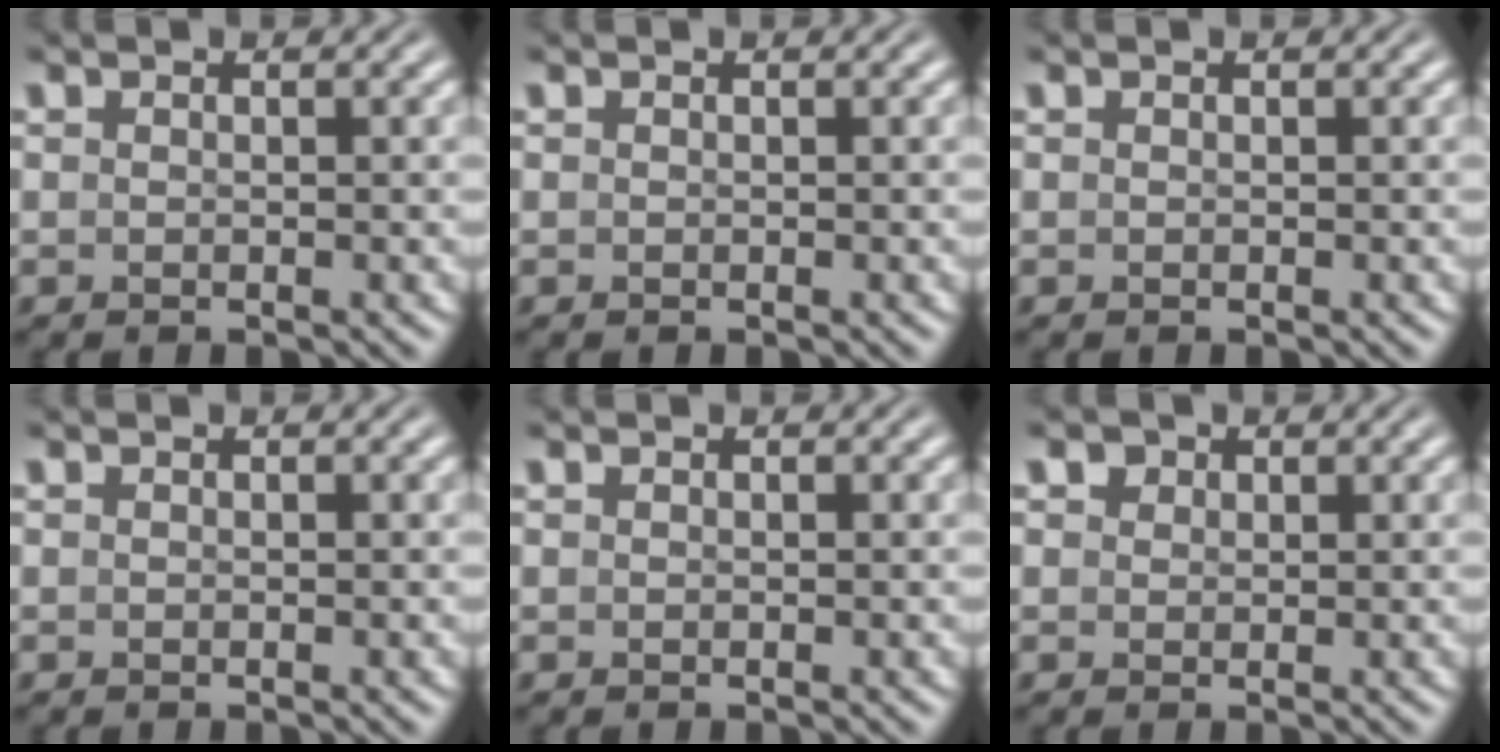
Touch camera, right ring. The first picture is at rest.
{"total": 0.0}
{"total": 0.0}
{"total": 0.0}
{"total": 0.0}
{"total": 2.5, "force": [1.4, 1.8, 1.0], "torque": [-0.020, -0.003, 0.029]}